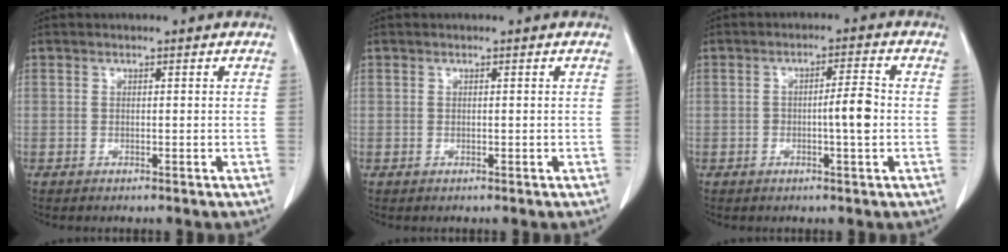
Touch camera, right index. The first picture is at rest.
{"total": 0.0}
{"total": 4.2, "force": [-0.8, 0.4, 4.1], "torque": [-0.064, 0.005, -0.012]}